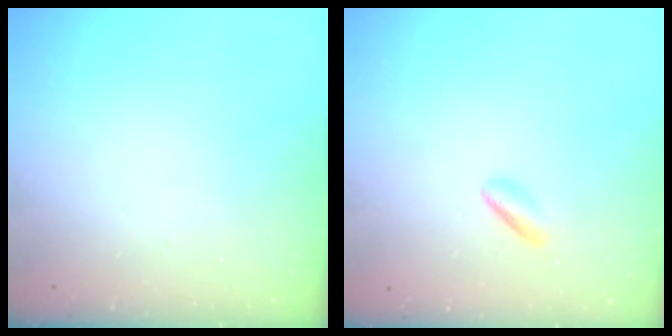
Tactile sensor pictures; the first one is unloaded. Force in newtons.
{"total": 1.9, "press": 1.7, "slide": 0.7}